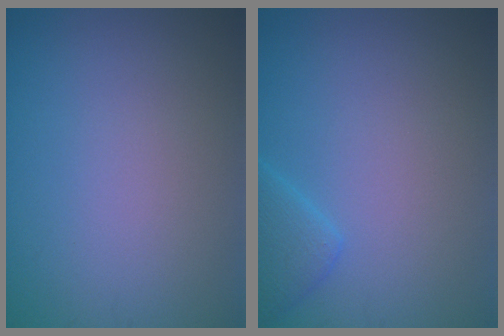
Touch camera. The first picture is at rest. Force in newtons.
{"total": 2.2, "press": 2.2, "slide": 0.1}